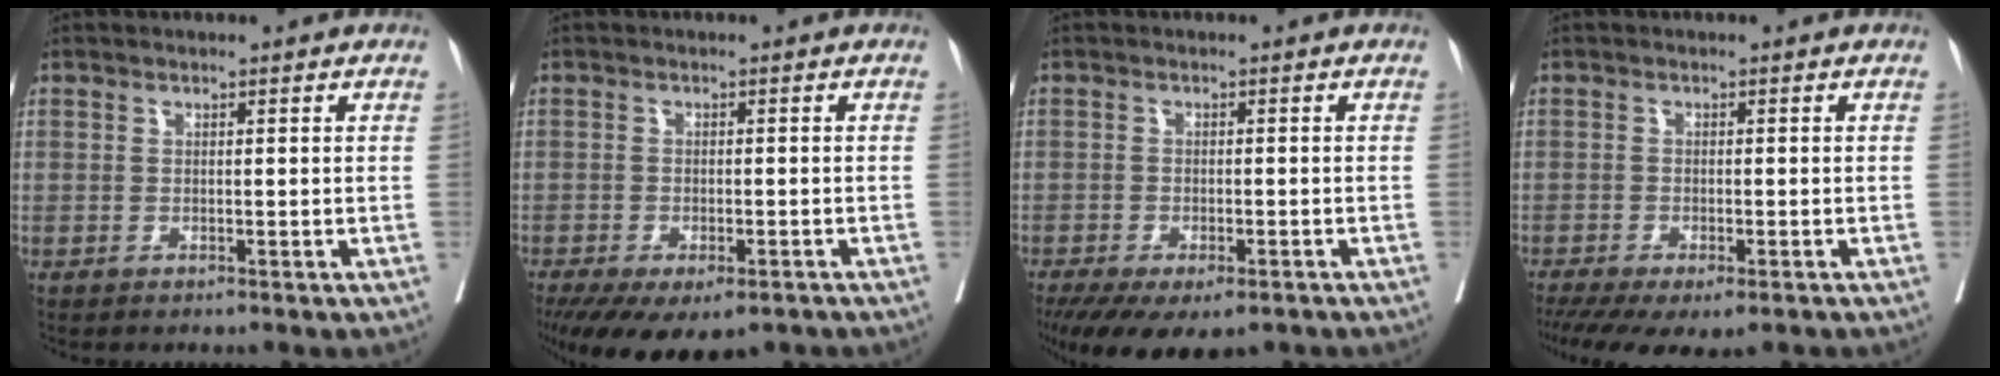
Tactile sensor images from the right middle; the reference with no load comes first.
{"total": 13.4, "force": [-9.1, 5.8, 7.9], "torque": [-0.160, -0.028, -0.126]}
{"total": 12.0, "force": [-8.2, 4.8, 7.2], "torque": [-0.134, -0.021, -0.119]}
{"total": 10.7, "force": [-7.7, 3.5, 6.6], "torque": [-0.116, -0.016, -0.114]}